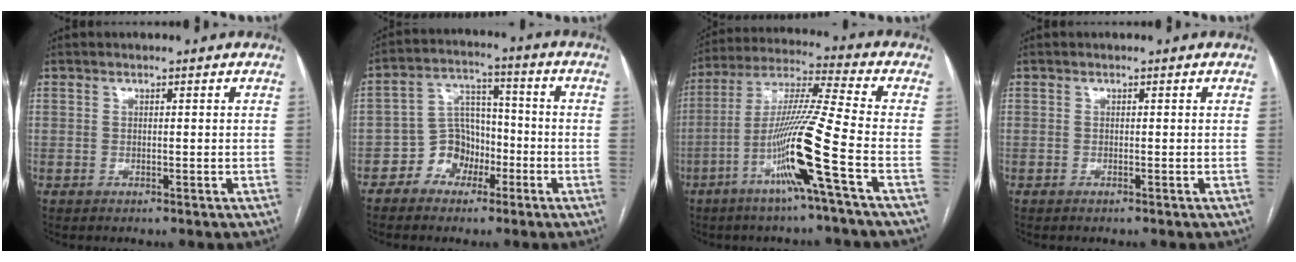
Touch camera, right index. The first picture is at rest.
{"total": 7.3, "force": [-3.5, 5.7, 2.8], "torque": [-0.054, 0.029, -0.059]}
{"total": 14.3, "force": [-5.6, -2.0, 13.1], "torque": [-0.254, -0.008, -0.109]}
{"total": 0.0}